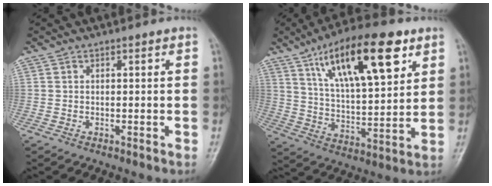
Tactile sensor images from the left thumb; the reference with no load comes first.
{"total": 20.3, "force": [10.2, 7.2, 16.0], "torque": [-0.235, -0.030, 0.176]}